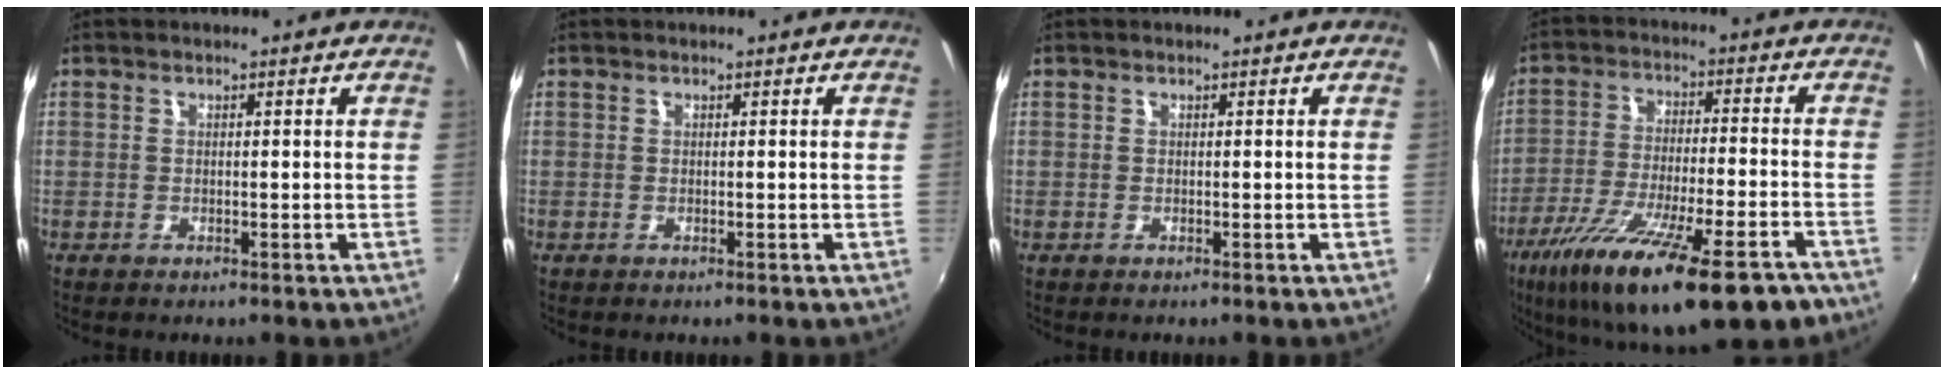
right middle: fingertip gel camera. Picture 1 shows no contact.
{"total": 0.0}
{"total": 0.0}
{"total": 23.8, "force": [-15.5, 5.6, 17.1], "torque": [-0.302, -0.066, -0.243]}